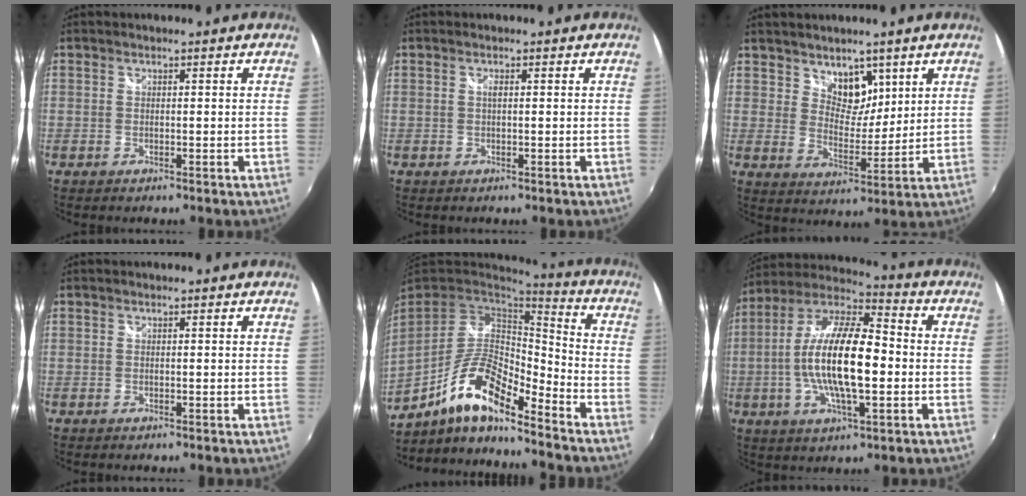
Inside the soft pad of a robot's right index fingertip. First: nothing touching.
{"total": 0.7, "force": [0.1, 0.1, 0.7], "torque": [-0.013, 0.002, 0.000]}
{"total": 6.8, "force": [4.5, 3.9, 3.2], "torque": [-0.036, 0.000, 0.082]}
{"total": 0.0}
{"total": 14.4, "force": [-9.7, 3.6, 10.1], "torque": [-0.195, -0.005, -0.187]}
{"total": 17.9, "force": [-1.9, 5.8, 16.8], "torque": [-0.320, 0.002, -0.042]}